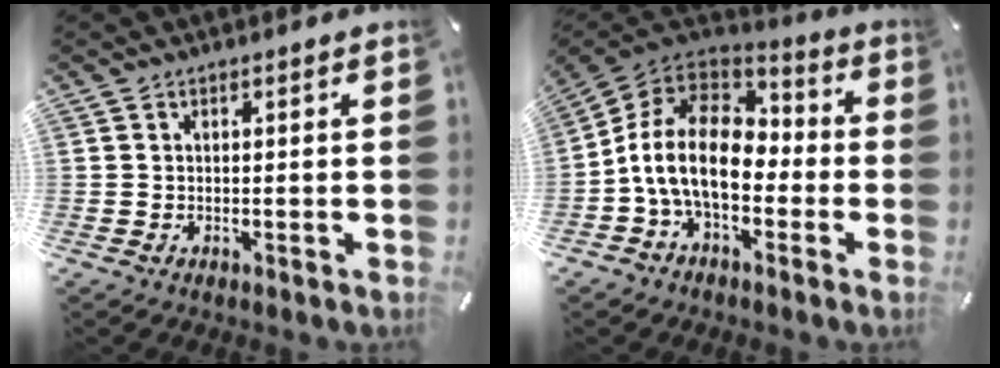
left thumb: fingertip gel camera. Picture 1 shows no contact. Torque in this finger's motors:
{"motor_torque": [2.32, 2.69, 1.58, 1.19, 0.30]}